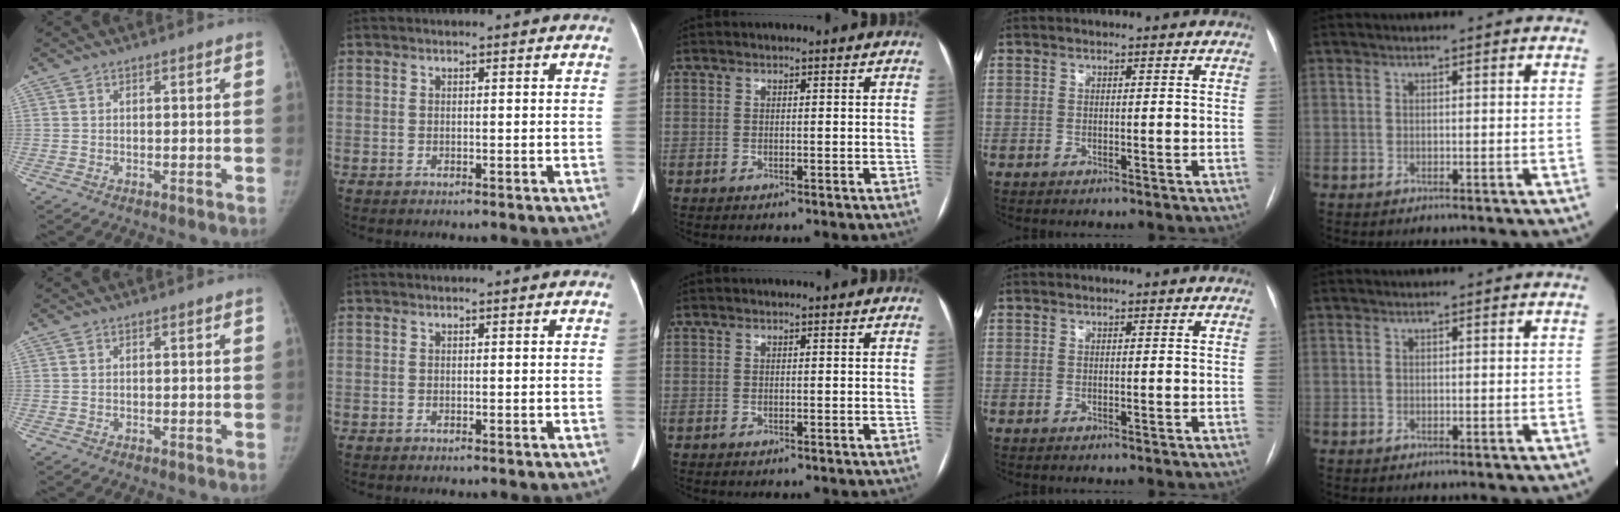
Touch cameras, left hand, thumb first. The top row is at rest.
{}